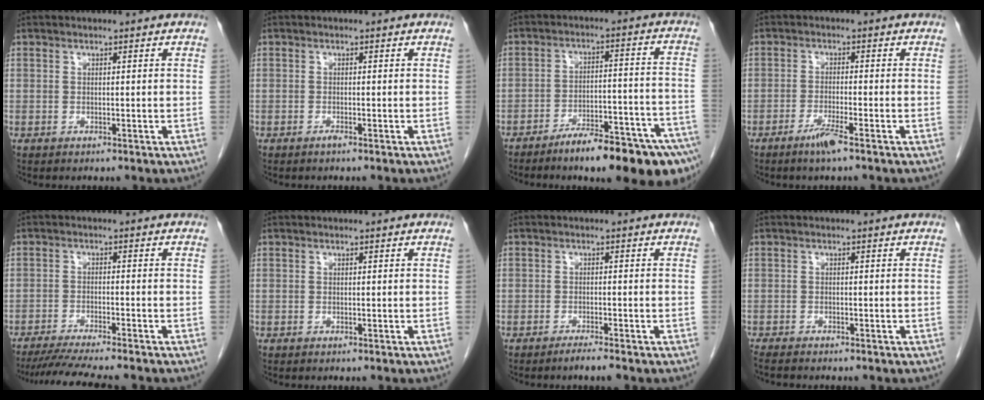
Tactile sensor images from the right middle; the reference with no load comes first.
{"total": 0.6, "force": [-0.5, -0.1, 0.3], "torque": [-0.007, 0.000, -0.009]}
{"total": 15.7, "force": [-11.4, 2.2, 10.5], "torque": [-0.099, 0.025, -0.169]}
{"total": 3.4, "force": [-2.3, -0.2, 2.5], "torque": [-0.050, -0.006, -0.046]}
{"total": 10.2, "force": [-8.9, -0.2, 4.9], "torque": [-0.067, -0.021, -0.140]}
{"total": 0.0}
{"total": 1.7, "force": [-1.4, -0.2, 0.9], "torque": [-0.020, -0.003, -0.027]}
{"total": 3.3, "force": [-2.8, 0.7, 1.4], "torque": [-0.026, -0.009, -0.041]}